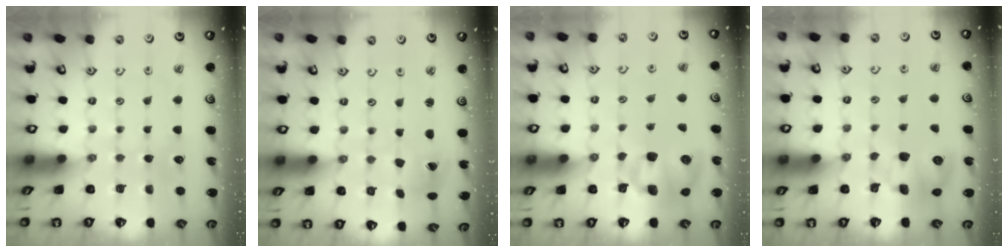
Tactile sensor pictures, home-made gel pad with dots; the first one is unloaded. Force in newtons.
{"total": 2.0, "press": 2.0, "slide": 0.3}
{"total": 10.2, "press": 10.0, "slide": 1.8}
{"total": 9.2, "press": 9.2, "slide": 0.5}